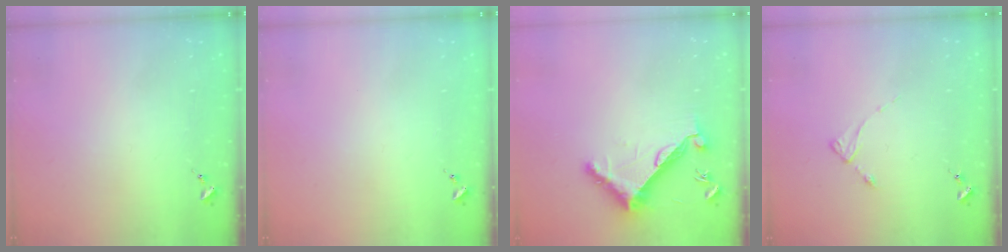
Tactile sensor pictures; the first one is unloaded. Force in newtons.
{"total": 0.0}
{"total": 11.1, "press": 11.0, "slide": 0.7}
{"total": 2.5, "press": 2.5, "slide": 0.3}